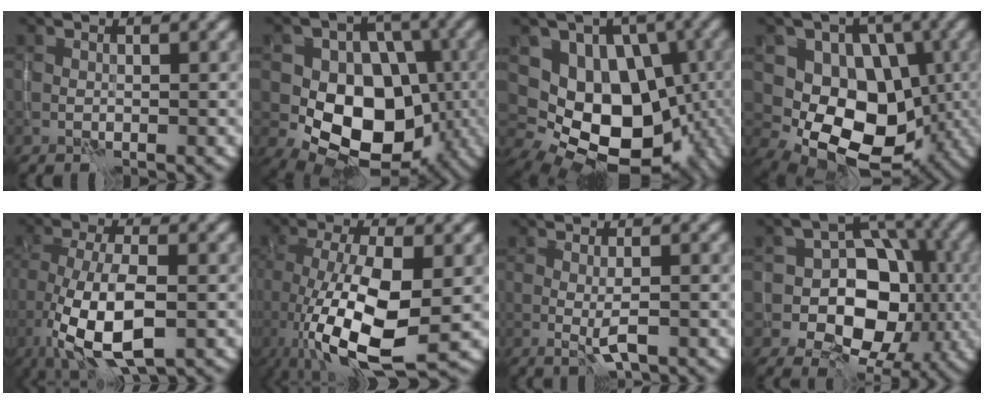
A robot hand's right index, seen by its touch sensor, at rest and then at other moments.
{"total": 12.2, "force": [-2.2, 9.3, 7.6], "torque": [-0.072, 0.001, -0.058]}
{"total": 13.8, "force": [-1.5, 10.1, 9.3], "torque": [-0.100, -0.011, -0.020]}
{"total": 11.2, "force": [-1.4, 8.2, 7.5], "torque": [-0.079, -0.008, -0.031]}
{"total": 9.5, "force": [-3.6, 3.7, 8.0], "torque": [-0.169, -0.008, -0.064]}
{"total": 11.0, "force": [-2.5, 4.0, 10.0], "torque": [-0.201, -0.022, -0.040]}
{"total": 1.7, "force": [-0.3, 0.1, 1.7], "torque": [-0.036, -0.008, -0.005]}
{"total": 10.1, "force": [-1.9, 7.4, 6.6], "torque": [-0.046, 0.013, -0.054]}